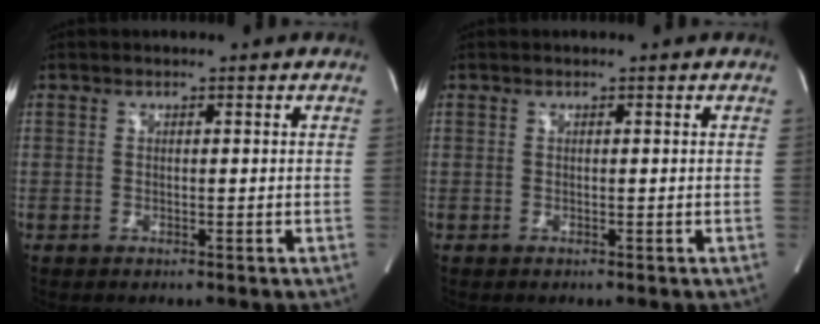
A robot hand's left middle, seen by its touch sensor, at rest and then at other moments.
{"total": 0.0}